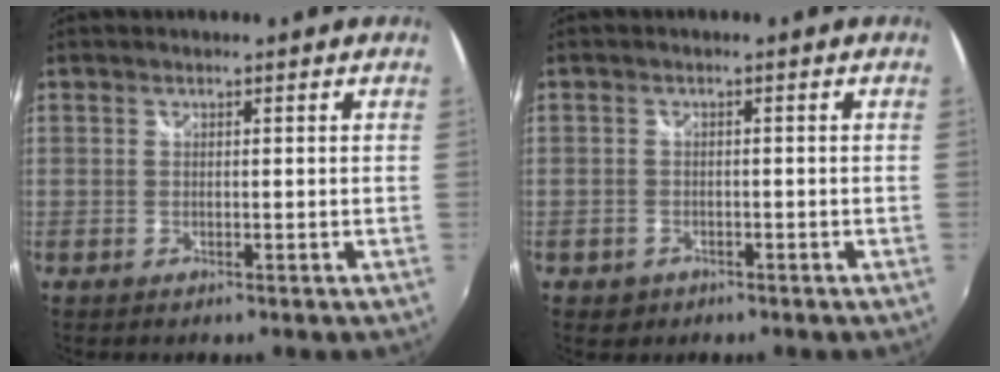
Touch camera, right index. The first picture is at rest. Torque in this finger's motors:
{"motor_torque": [0.29, -0.23, -0.01, -0.02]}